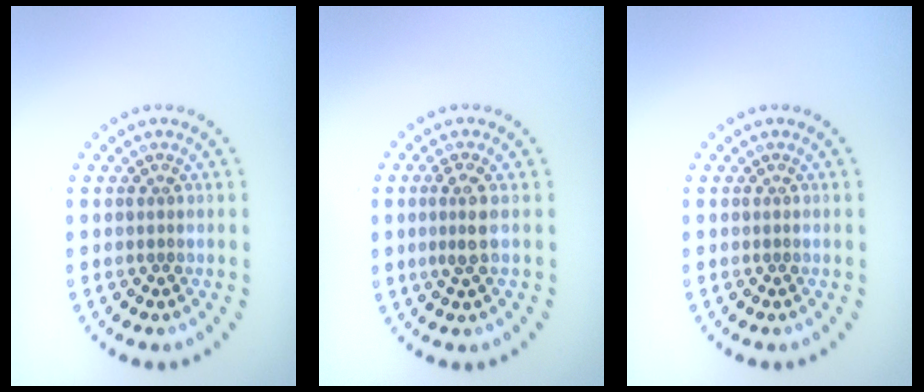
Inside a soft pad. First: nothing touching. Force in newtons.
{"total": 2.0, "press": 1.7, "slide": 1.2}
{"total": 0.0}